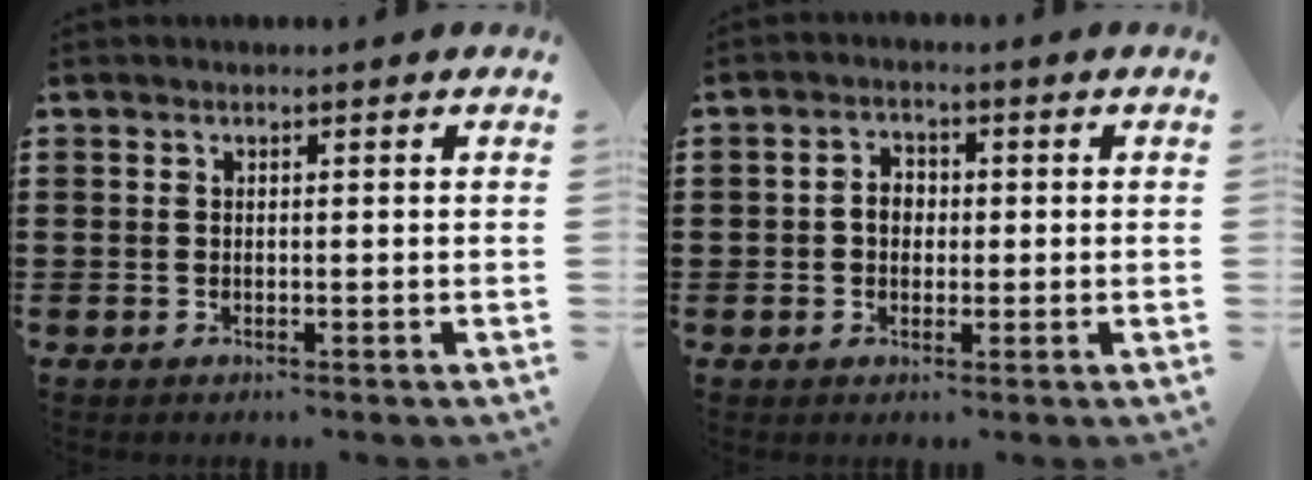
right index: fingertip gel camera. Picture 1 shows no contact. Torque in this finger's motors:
{"motor_torque": [0.24, 0.21, 0.25, 0.05]}